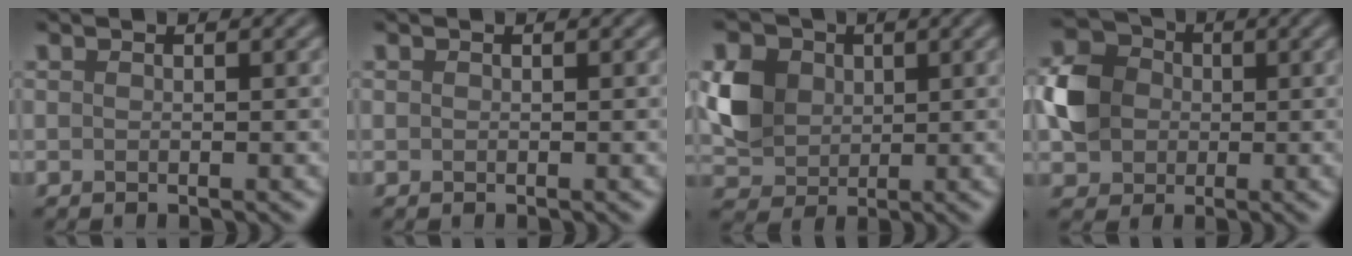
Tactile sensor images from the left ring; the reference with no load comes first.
{"total": 0.0}
{"total": 4.9, "force": [0.9, 4.1, 2.5], "torque": [-0.057, 0.003, 0.018]}
{"total": 4.5, "force": [-0.1, 4.1, 1.9], "torque": [-0.031, 0.009, -0.006]}